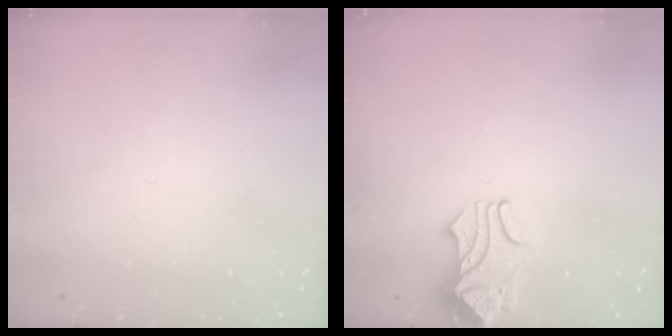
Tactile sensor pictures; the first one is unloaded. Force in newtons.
{"total": 2.1, "press": 2.0, "slide": 0.7}